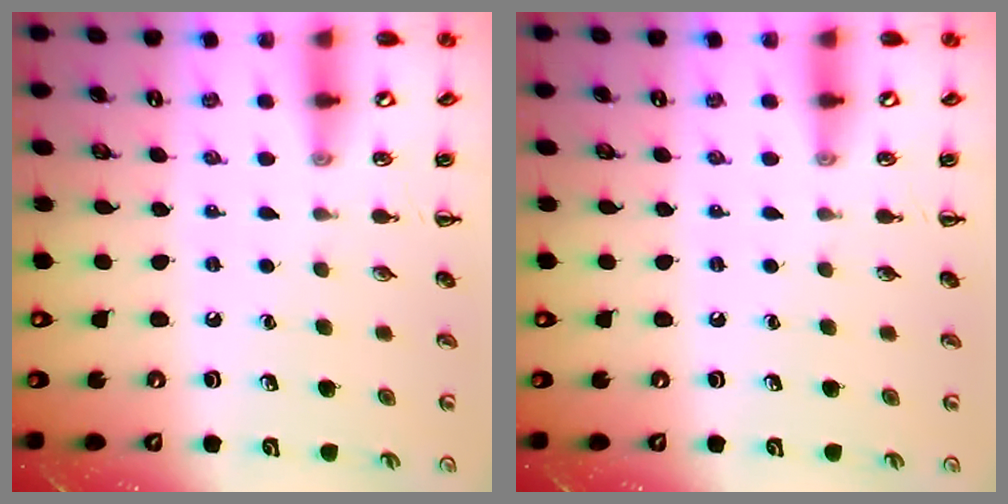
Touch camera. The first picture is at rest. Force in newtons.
{"total": 0.0}